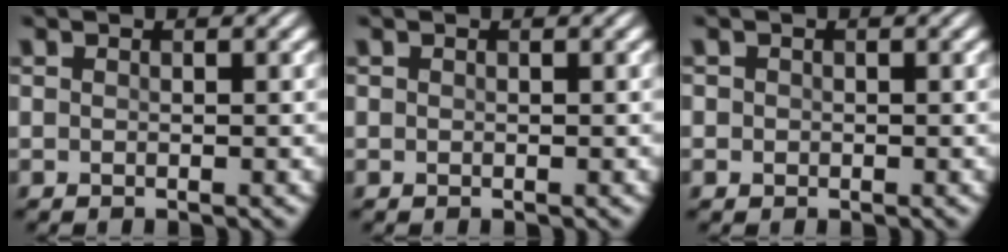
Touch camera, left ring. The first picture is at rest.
{"total": 0.0}
{"total": 0.7, "force": [0.0, 0.7, 0.1], "torque": [0.003, -0.001, -0.004]}